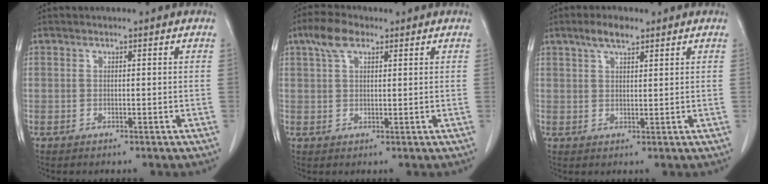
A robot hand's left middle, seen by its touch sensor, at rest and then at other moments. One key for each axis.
{"total": 4.8, "fx": 2.8, "fy": 2.1, "fz": 3.3, "tx": -0.071, "ty": 0.017, "tz": 0.055}
{"total": 4.0, "fx": 2.8, "fy": 1.2, "fz": 2.5, "tx": -0.053, "ty": 0.007, "tz": 0.052}